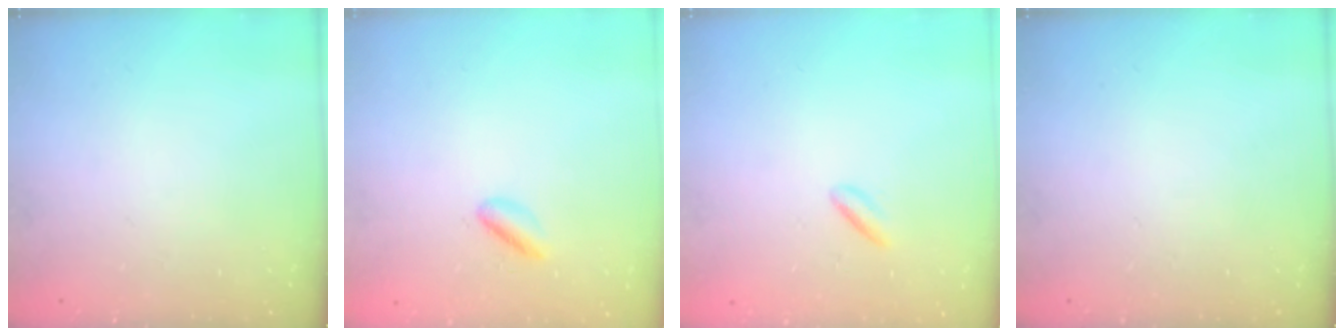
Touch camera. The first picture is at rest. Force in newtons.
{"total": 2.8, "press": 2.6, "slide": 1.1}
{"total": 1.8, "press": 1.6, "slide": 0.8}
{"total": 0.0}